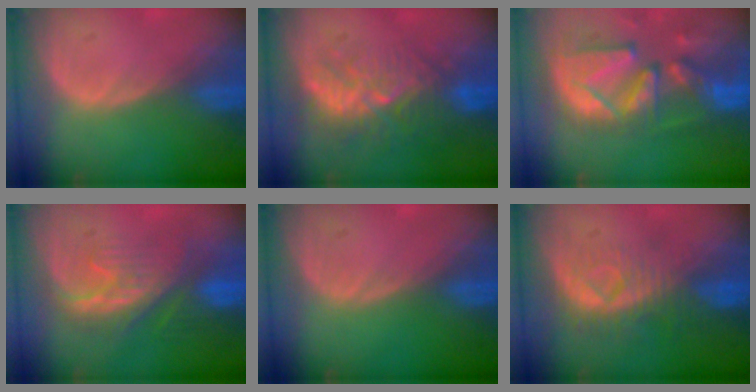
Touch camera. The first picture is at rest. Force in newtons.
{"total": 9.1, "press": 8.5, "slide": 3.4}
{"total": 13.2, "press": 11.3, "slide": 6.9}
{"total": 8.5, "press": 8.3, "slide": 1.9}
{"total": 0.0}
{"total": 8.3, "press": 7.4, "slide": 3.7}